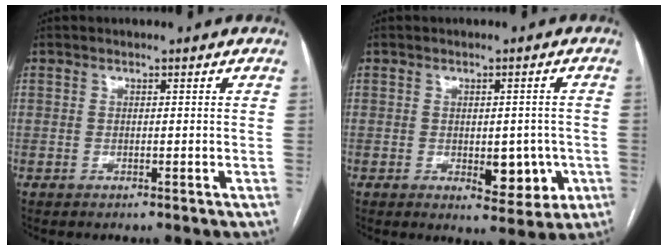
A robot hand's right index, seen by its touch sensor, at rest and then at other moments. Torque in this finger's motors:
{"motor_torque": [0.26, 0.06, 0.17, 0.05]}